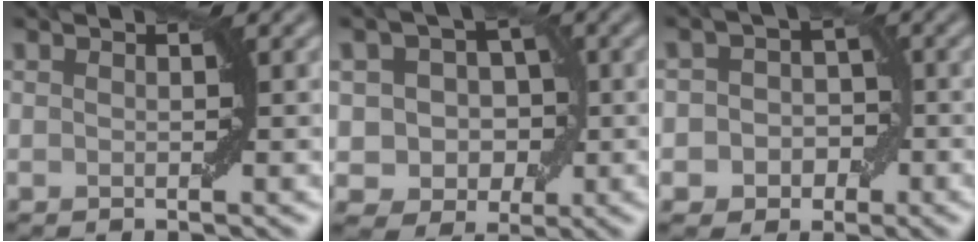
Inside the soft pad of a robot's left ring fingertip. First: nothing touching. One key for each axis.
{"total": 4.6, "fx": 0.2, "fy": 4.0, "fz": 2.3, "tx": -0.011, "ty": 0.004, "tz": -0.010}
{"total": 4.3, "fx": -1.1, "fy": 3.9, "fz": 1.6, "tx": 0.006, "ty": 0.017, "tz": -0.031}